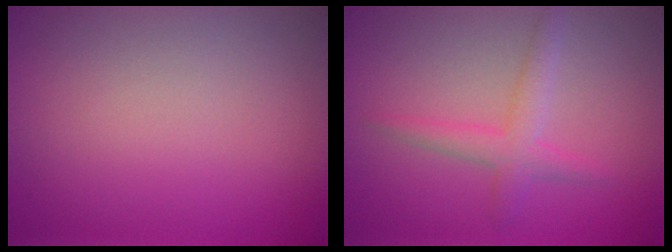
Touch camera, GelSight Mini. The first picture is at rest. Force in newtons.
{"total": 2.4, "press": 2.4, "slide": 0.2}